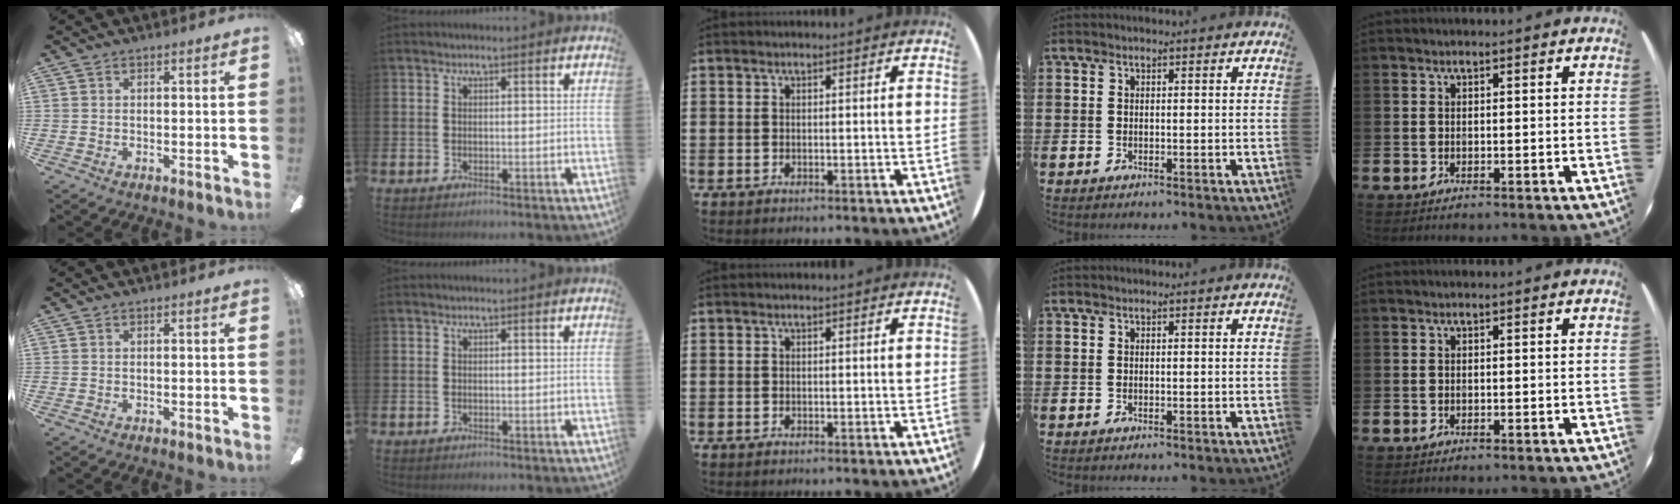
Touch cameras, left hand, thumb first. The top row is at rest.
{}